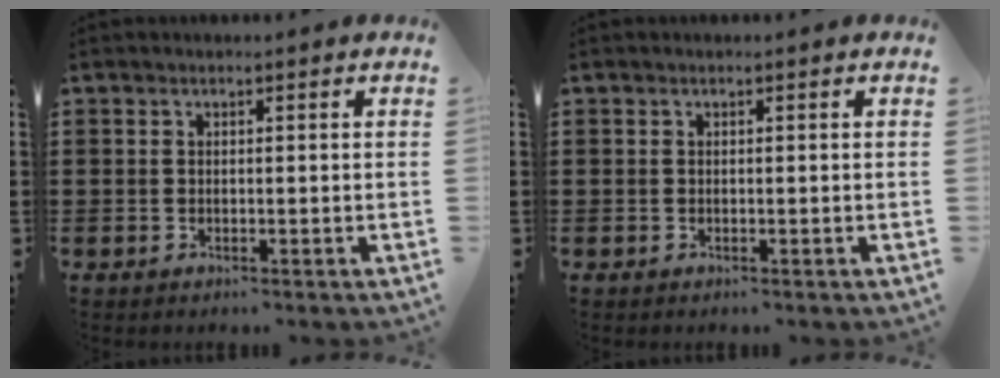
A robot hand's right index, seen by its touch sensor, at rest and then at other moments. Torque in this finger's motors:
{"motor_torque": [0.04, 0.36, 0.00, 0.00]}